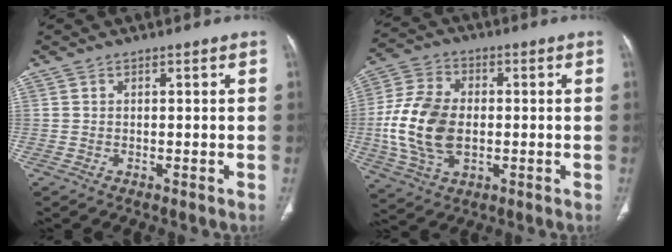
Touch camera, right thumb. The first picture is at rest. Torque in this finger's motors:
{"motor_torque": [1.96, 1.12, 1.05, -1.67, 0.33]}